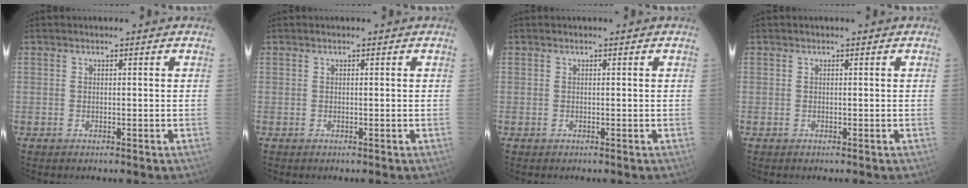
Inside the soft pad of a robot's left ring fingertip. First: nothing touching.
{"total": 0.0}
{"total": 0.0}
{"total": 0.0}